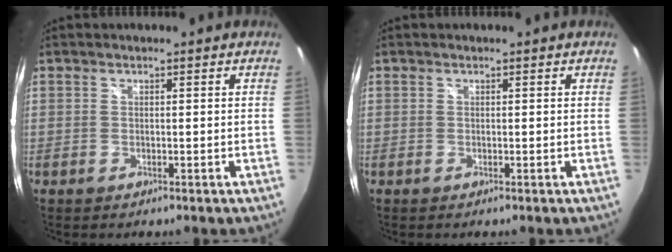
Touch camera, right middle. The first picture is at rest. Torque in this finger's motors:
{"motor_torque": [0.00, 0.00, 0.00, 0.00]}